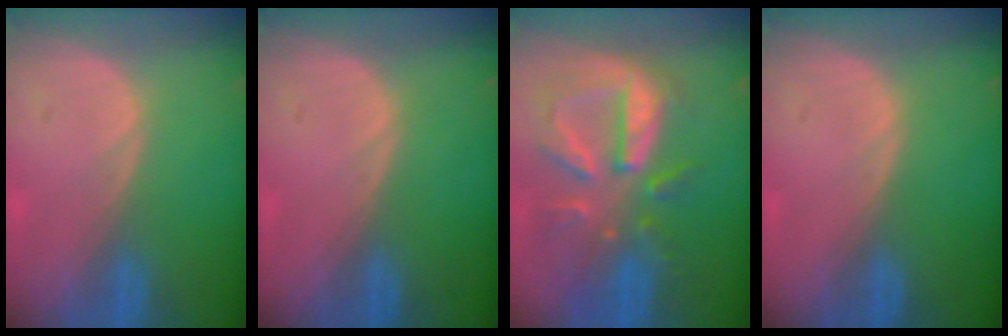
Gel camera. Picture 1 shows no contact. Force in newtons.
{"total": 0.0}
{"total": 10.6, "press": 9.3, "slide": 5.0}
{"total": 0.0}